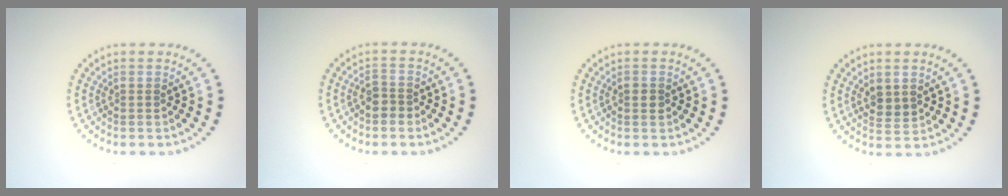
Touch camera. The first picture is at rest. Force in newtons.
{"total": 1.3, "press": 1.2, "slide": 0.7}
{"total": 1.0, "press": 1.0, "slide": 0.1}
{"total": 1.8, "press": 1.7, "slide": 0.7}